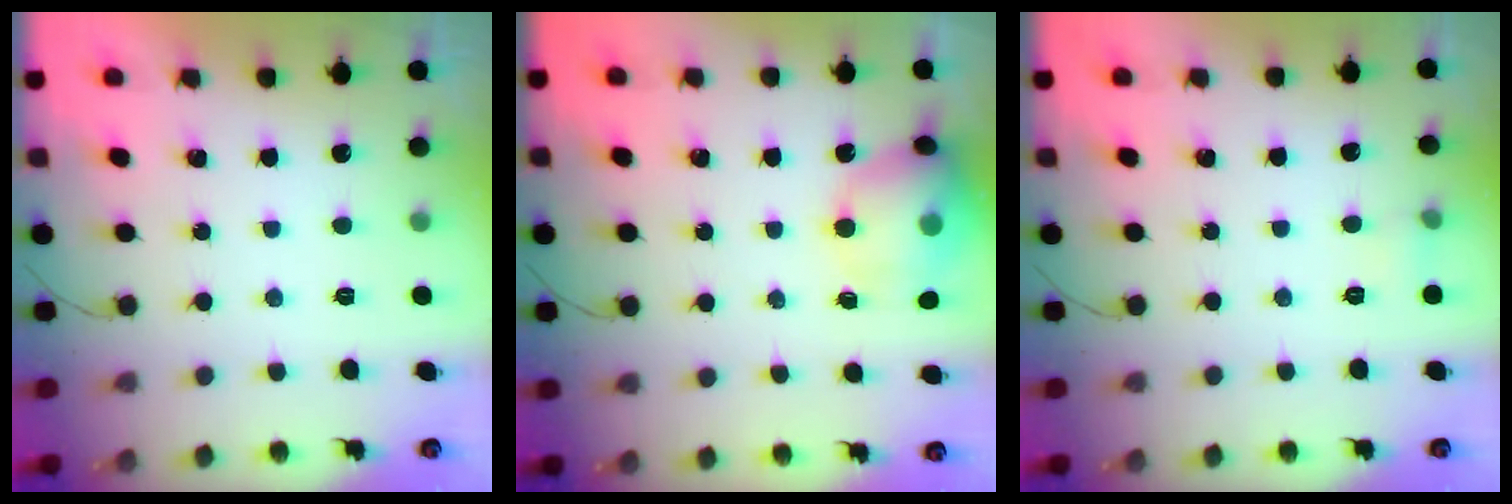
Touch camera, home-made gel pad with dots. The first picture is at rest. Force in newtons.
{"total": 15.7, "press": 15.5, "slide": 2.6}
{"total": 4.1, "press": 3.9, "slide": 1.4}